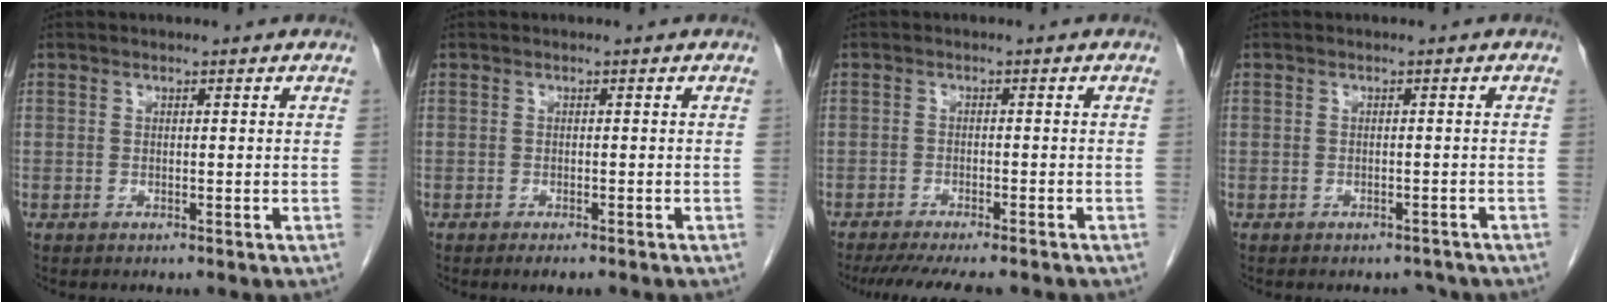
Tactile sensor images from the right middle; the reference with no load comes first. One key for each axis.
{"total": 1.9, "fx": -1.4, "fy": 0.4, "fz": 1.2, "tx": -0.013, "ty": -0.003, "tz": -0.017}
{"total": 10.7, "fx": -9.3, "fy": 1.6, "fz": 5.2, "tx": -0.068, "ty": -0.017, "tz": -0.128}
{"total": 2.3, "fx": -2.1, "fy": 1.1, "fz": 0.1, "tx": 0.002, "ty": 0.003, "tz": -0.029}